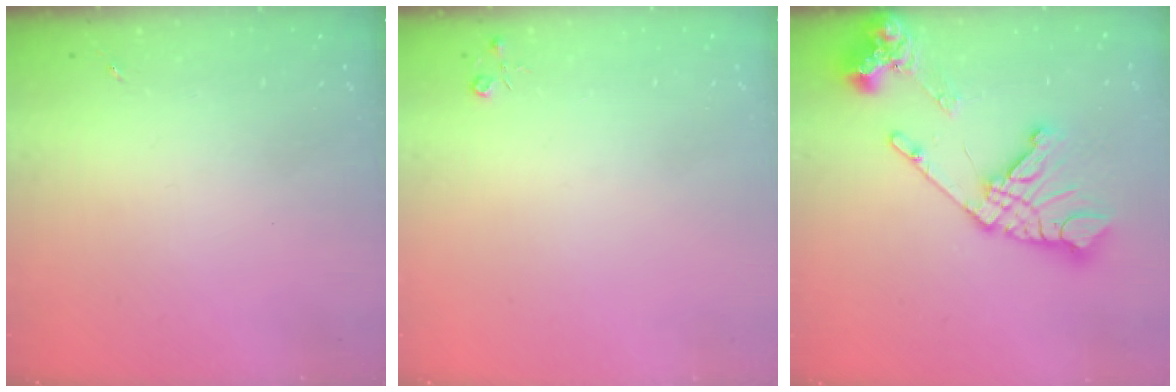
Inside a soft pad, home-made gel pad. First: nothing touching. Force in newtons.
{"total": 3.0, "press": 3.0, "slide": 0.4}
{"total": 20.4, "press": 20.3, "slide": 2.5}